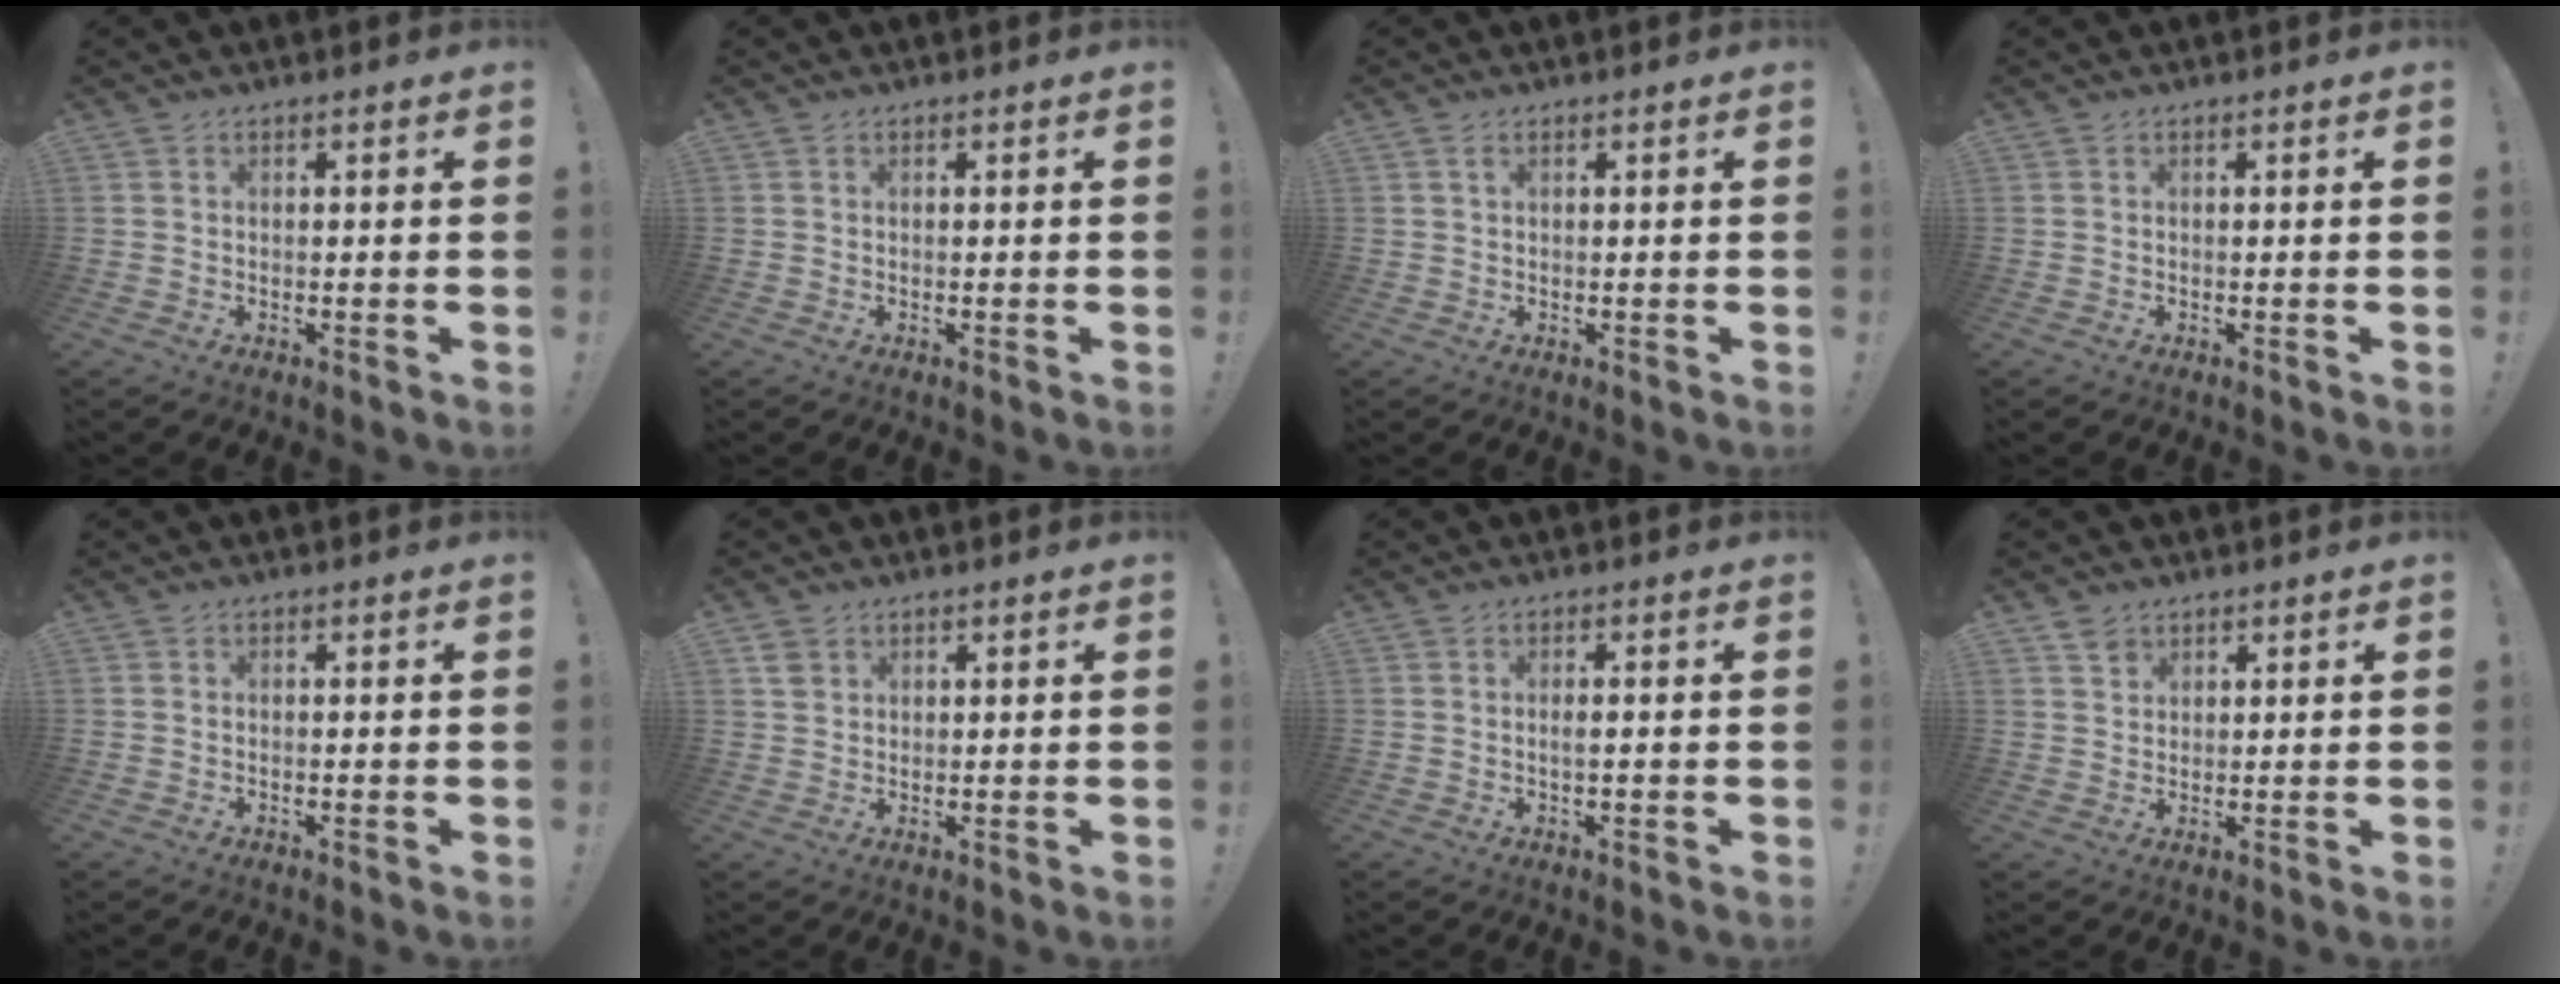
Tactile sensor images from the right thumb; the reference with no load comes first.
{"total": 0.0}
{"total": 1.3, "force": [0.5, 0.5, 1.0], "torque": [-0.017, 0.001, 0.007]}
{"total": 0.0}
{"total": 0.8, "force": [-0.7, -0.2, 0.2], "torque": [-0.010, 0.002, -0.012]}
{"total": 2.7, "force": [1.6, 2.1, 0.8], "torque": [-0.011, -0.004, 0.030]}
{"total": 1.8, "force": [-0.5, 0.0, 1.7], "torque": [-0.032, 0.001, -0.012]}
{"total": 2.8, "force": [2.1, 1.8, 0.6], "torque": [-0.002, -0.012, 0.038]}